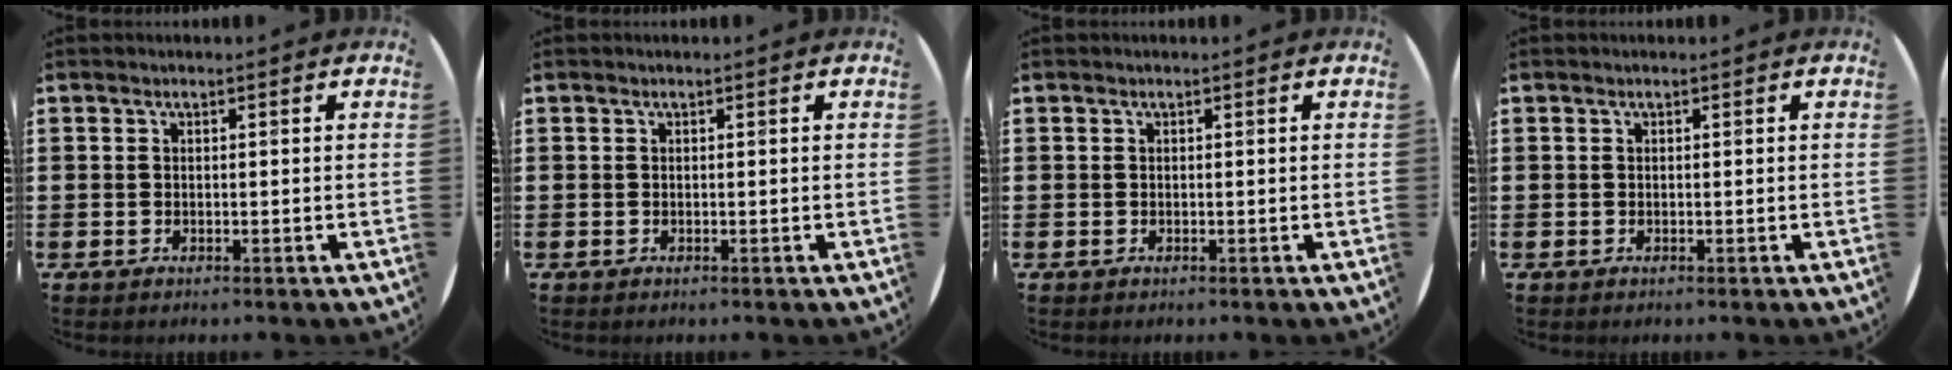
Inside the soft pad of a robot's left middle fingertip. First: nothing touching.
{"total": 0.0}
{"total": 0.0}
{"total": 0.0}